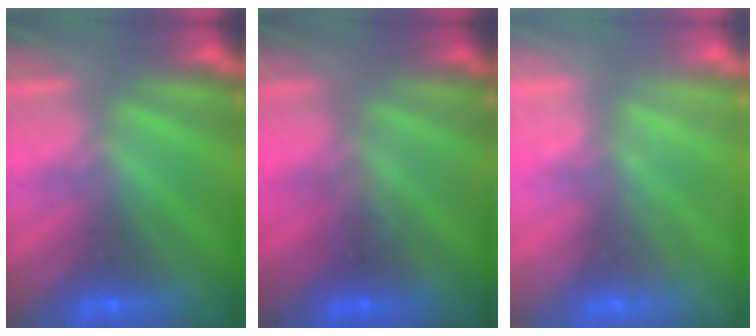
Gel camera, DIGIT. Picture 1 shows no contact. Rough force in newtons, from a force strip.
{"total": 1.3}
{"total": 2.1}